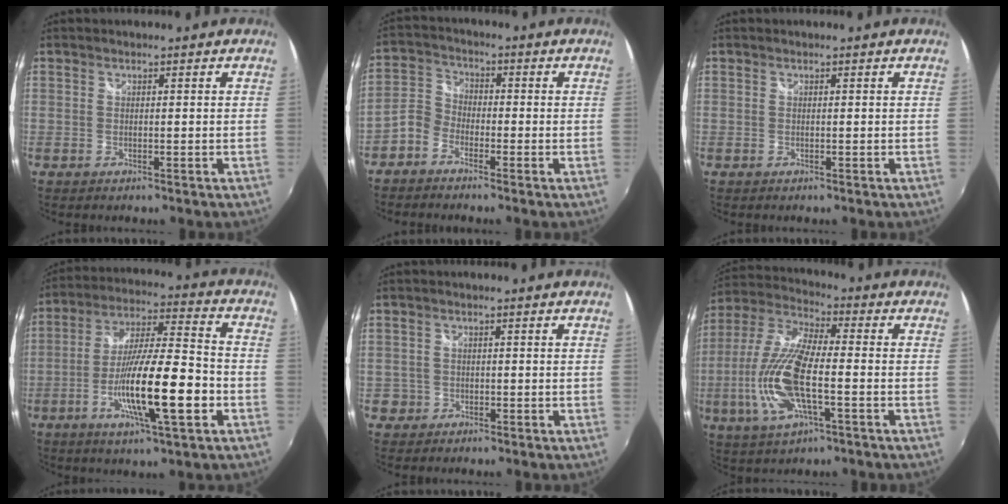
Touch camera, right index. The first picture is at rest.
{"total": 4.3, "force": [-2.8, 2.9, 1.3], "torque": [-0.027, 0.016, -0.068]}
{"total": 0.0}
{"total": 16.9, "force": [-5.5, 2.5, 15.8], "torque": [-0.291, -0.008, -0.095]}
{"total": 2.2, "force": [-0.6, 2.1, -0.1], "torque": [0.001, 0.009, -0.007]}
{"total": 16.2, "force": [-4.0, 5.3, 14.8], "torque": [-0.315, -0.008, -0.078]}